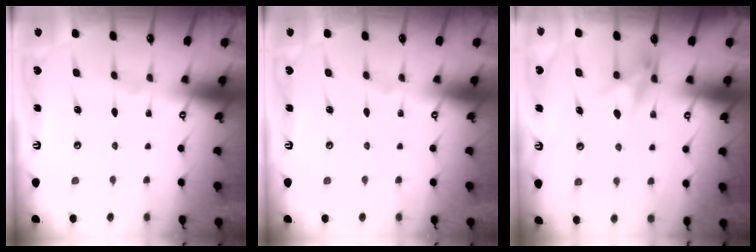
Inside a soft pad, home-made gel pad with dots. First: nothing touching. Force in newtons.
{"total": 0.0}
{"total": 7.6, "press": 7.6, "slide": 0.9}